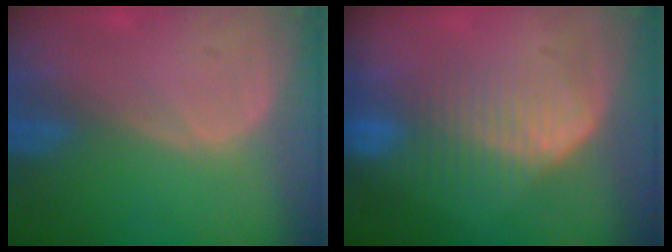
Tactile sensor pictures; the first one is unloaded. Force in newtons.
{"total": 6.8, "press": 6.7, "slide": 1.4}